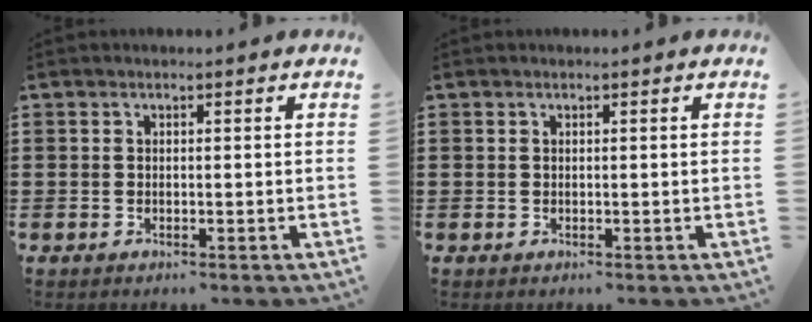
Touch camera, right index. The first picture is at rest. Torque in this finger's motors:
{"motor_torque": [1.21, 0.93, 0.09, 0.01]}